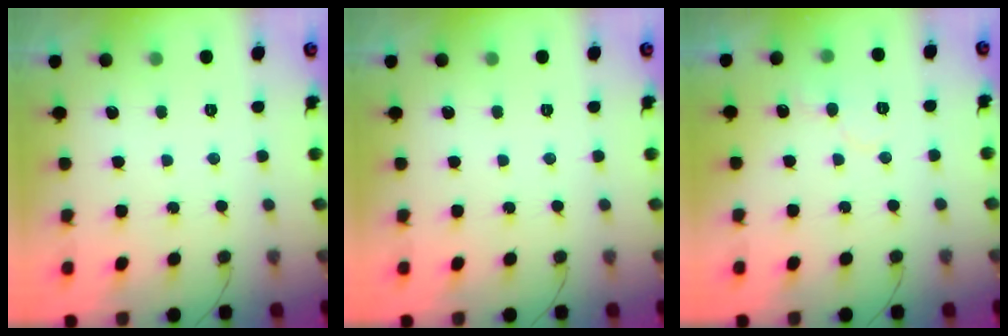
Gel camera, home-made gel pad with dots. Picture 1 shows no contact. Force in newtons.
{"total": 0.0}
{"total": 5.3, "press": 5.3, "slide": 0.5}